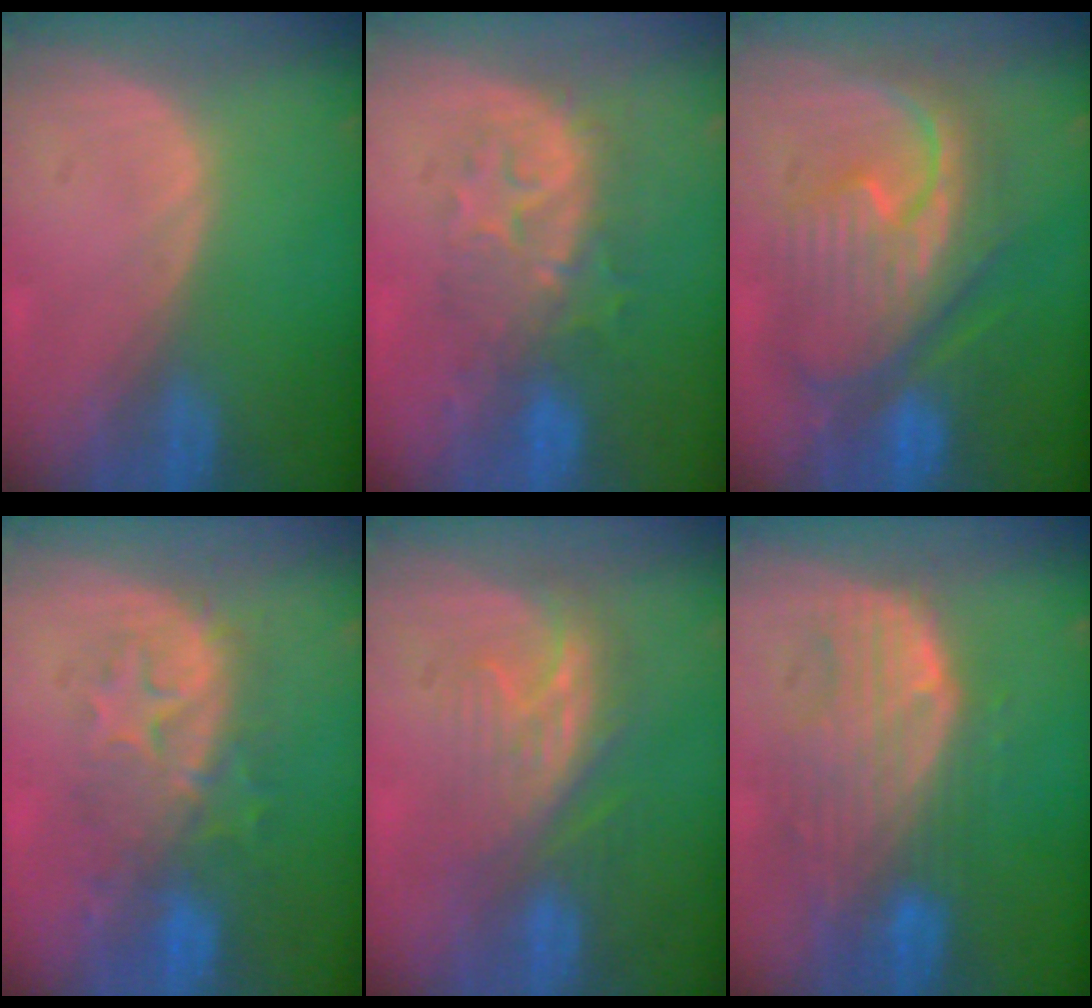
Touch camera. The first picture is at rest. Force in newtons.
{"total": 8.0, "press": 7.9, "slide": 1.6}
{"total": 12.0, "press": 11.9, "slide": 1.4}
{"total": 8.7, "press": 8.5, "slide": 1.6}
{"total": 7.4, "press": 7.0, "slide": 2.3}
{"total": 9.9, "press": 8.6, "slide": 4.8}